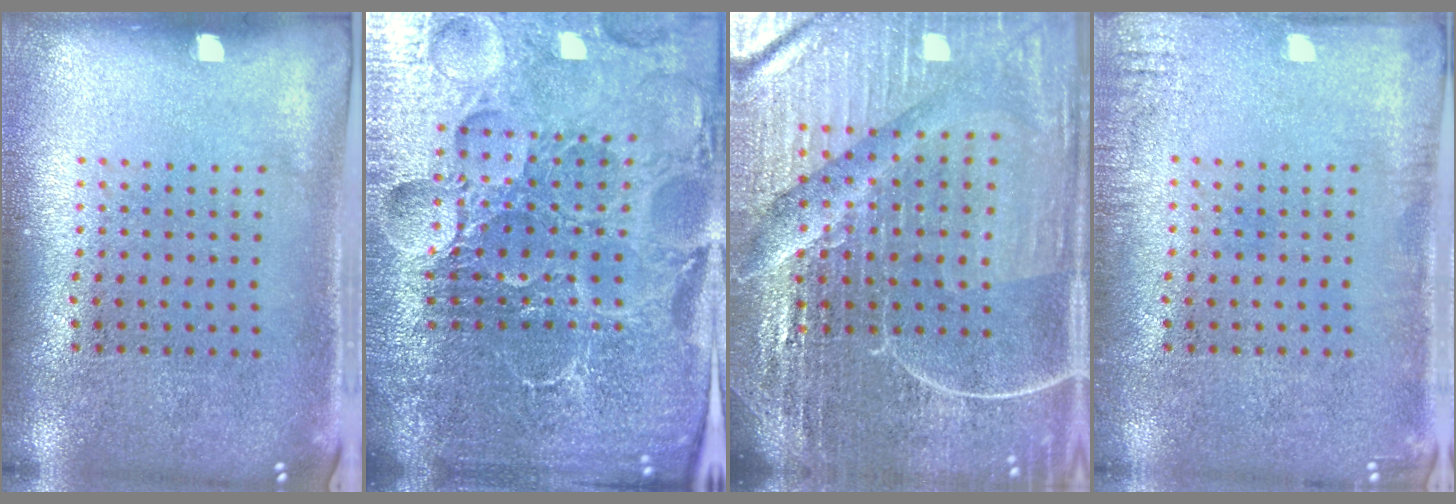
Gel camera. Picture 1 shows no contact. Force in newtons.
{"total": 6.4, "press": 5.8, "slide": 2.8}
{"total": 6.9, "press": 6.1, "slide": 3.4}
{"total": 1.5, "press": 1.5, "slide": 0.3}